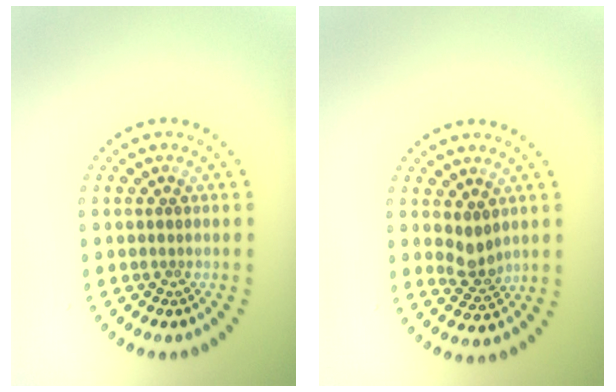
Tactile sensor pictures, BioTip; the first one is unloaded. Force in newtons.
{"total": 2.5, "press": 2.3, "slide": 1.0}